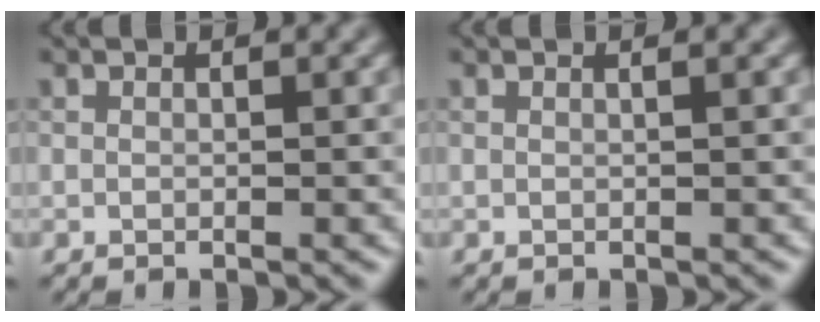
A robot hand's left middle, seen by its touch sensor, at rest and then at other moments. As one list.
[{"total": 0.9, "force": [0.3, 0.5, 0.7], "torque": [-0.006, 0.000, -0.005]}]